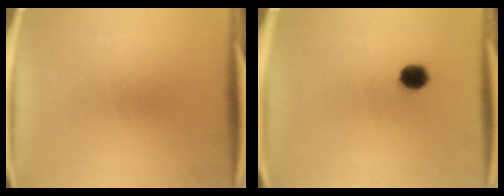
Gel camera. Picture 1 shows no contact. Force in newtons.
{"total": 4.0}